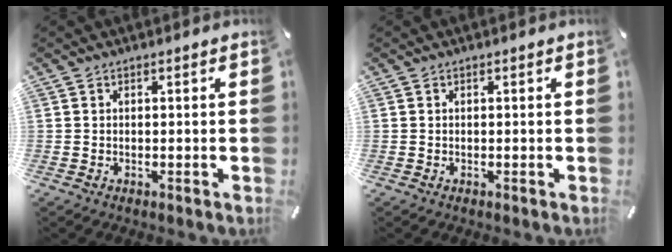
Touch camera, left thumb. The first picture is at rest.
{"total": 0.0}